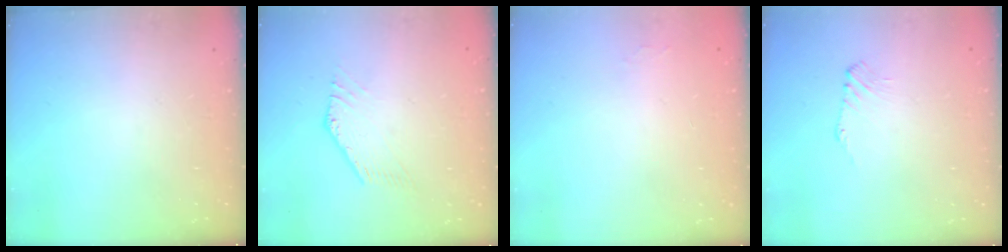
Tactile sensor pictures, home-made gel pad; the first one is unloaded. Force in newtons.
{"total": 0.6, "press": 0.5, "slide": 0.3}
{"total": 1.0, "press": 0.9, "slide": 0.3}
{"total": 1.1, "press": 1.0, "slide": 0.4}